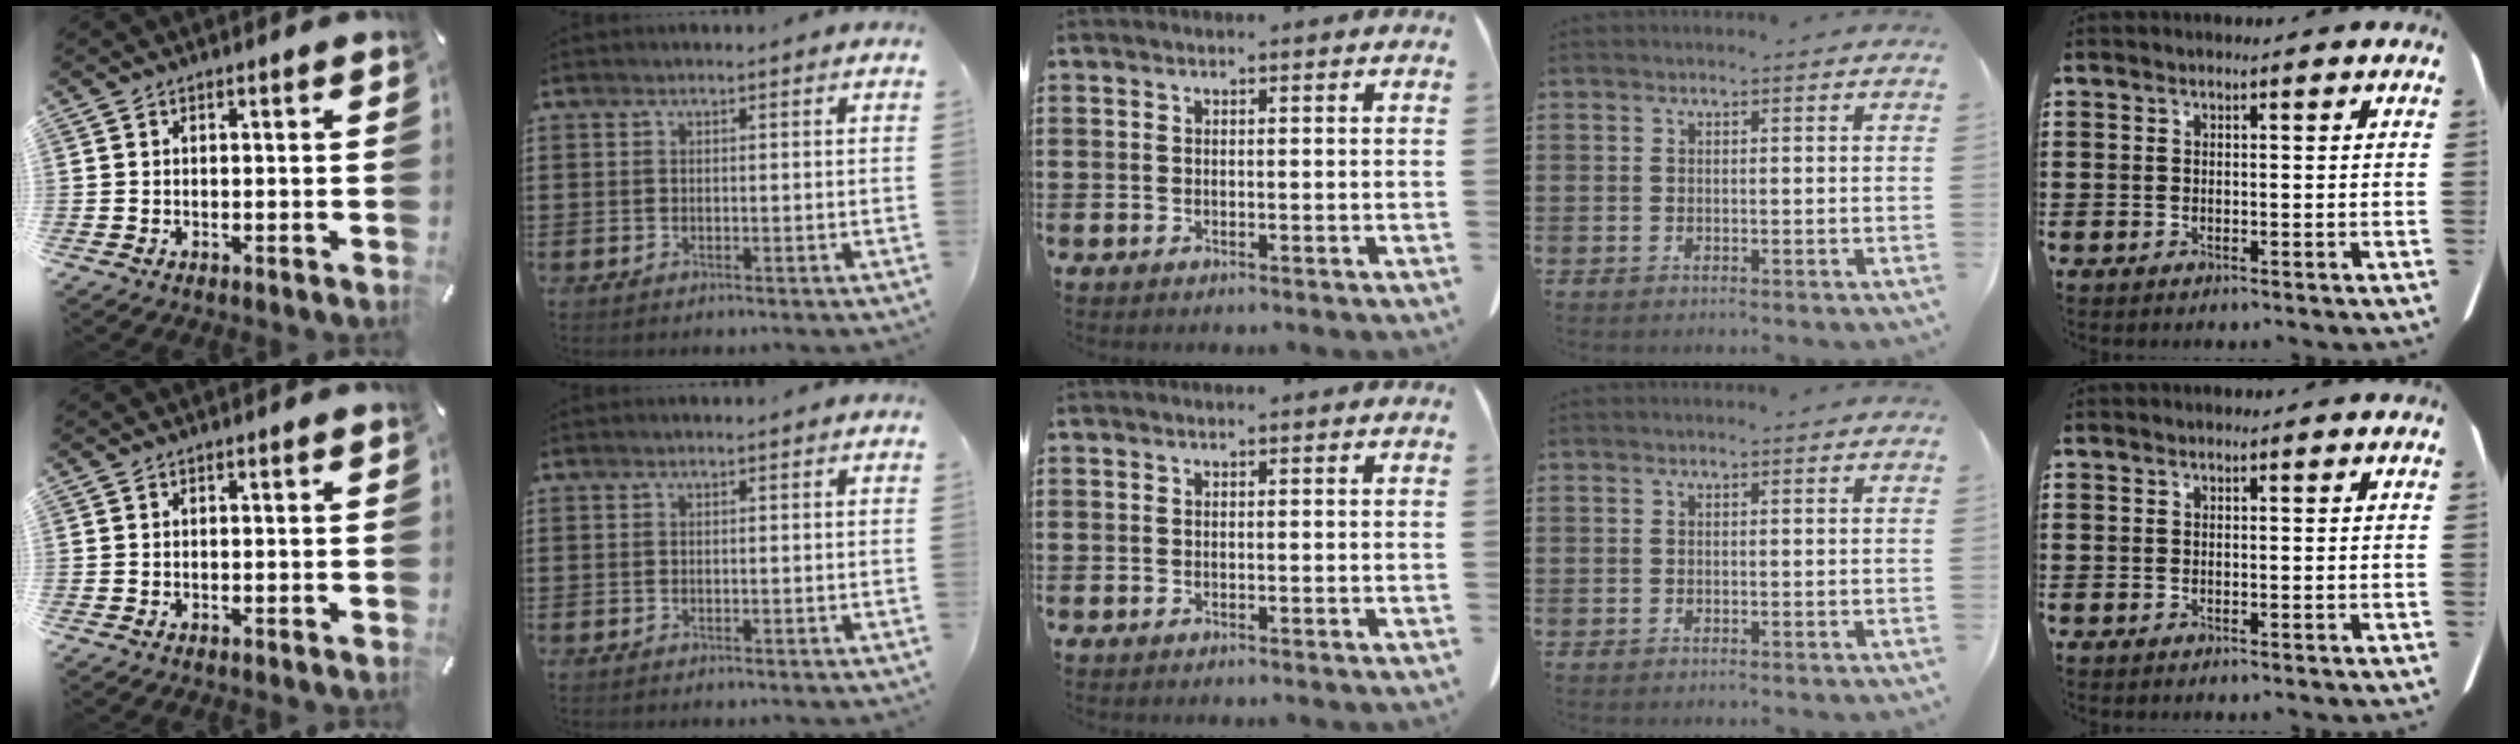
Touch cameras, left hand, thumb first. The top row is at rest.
{}